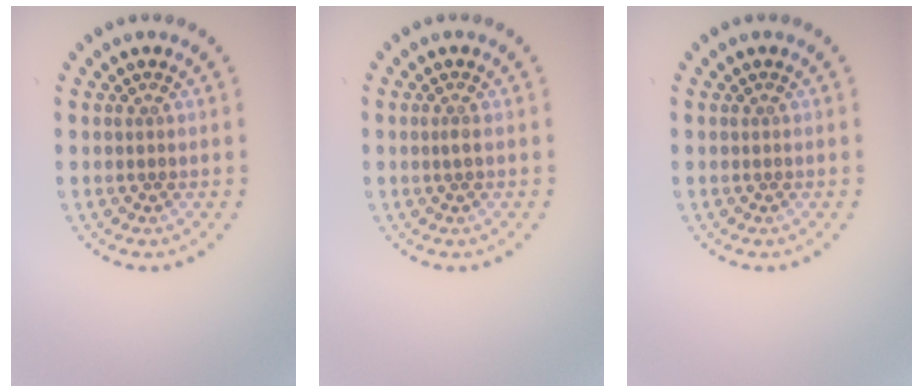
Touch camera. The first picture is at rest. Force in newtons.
{"total": 0.6, "press": 0.5, "slide": 0.4}
{"total": 0.0}